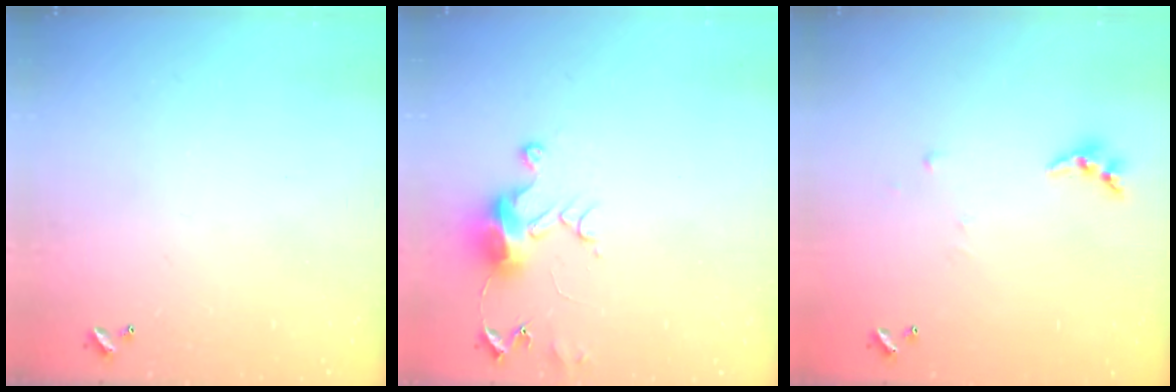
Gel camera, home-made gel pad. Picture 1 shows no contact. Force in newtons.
{"total": 7.7, "press": 7.7, "slide": 0.4}
{"total": 4.6, "press": 4.5, "slide": 0.5}